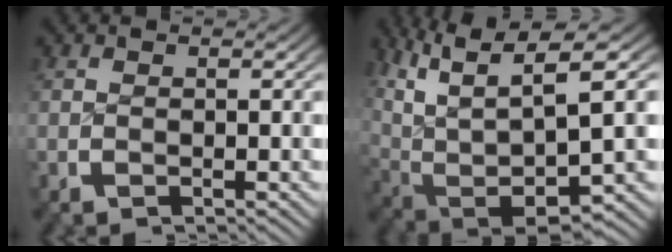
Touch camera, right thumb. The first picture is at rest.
{"total": 13.8, "force": [0.4, 9.4, 10.1], "torque": [-0.234, -0.053, 0.027]}